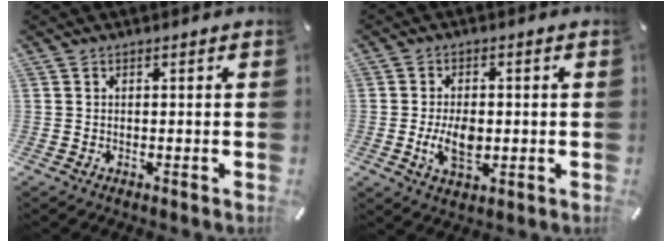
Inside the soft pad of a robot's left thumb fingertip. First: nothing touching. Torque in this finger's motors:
{"motor_torque": [0.08, 0.08, 0.37, 0.22, 0.07]}